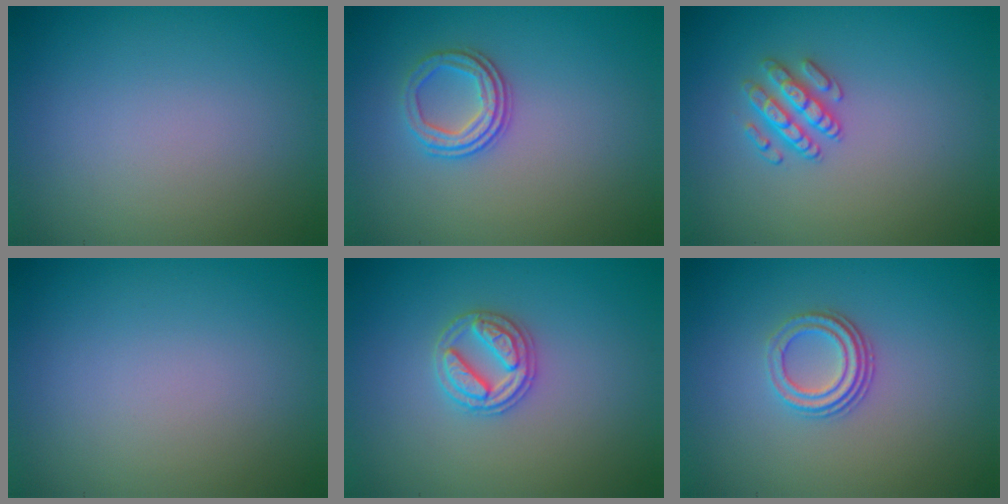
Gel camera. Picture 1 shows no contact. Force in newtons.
{"total": 2.7, "press": 2.3, "slide": 1.4}
{"total": 2.5, "press": 2.5, "slide": 0.4}
{"total": 0.0}
{"total": 2.7, "press": 2.7, "slide": 0.3}
{"total": 3.0, "press": 2.3, "slide": 1.9}